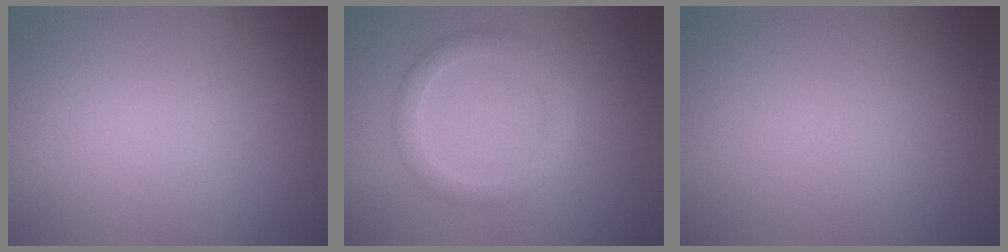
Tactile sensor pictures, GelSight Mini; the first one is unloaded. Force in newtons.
{"total": 2.6, "press": 2.6, "slide": 0.1}
{"total": 0.0}